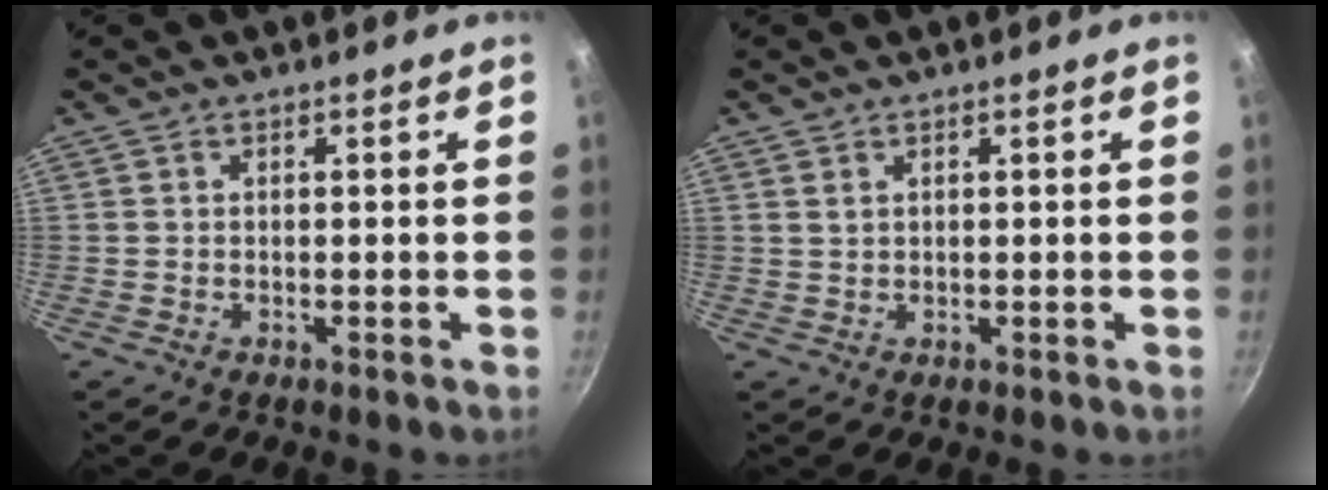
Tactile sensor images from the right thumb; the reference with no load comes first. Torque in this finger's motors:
{"motor_torque": [-0.43, 0.39, -0.22, 0.11, -0.05]}